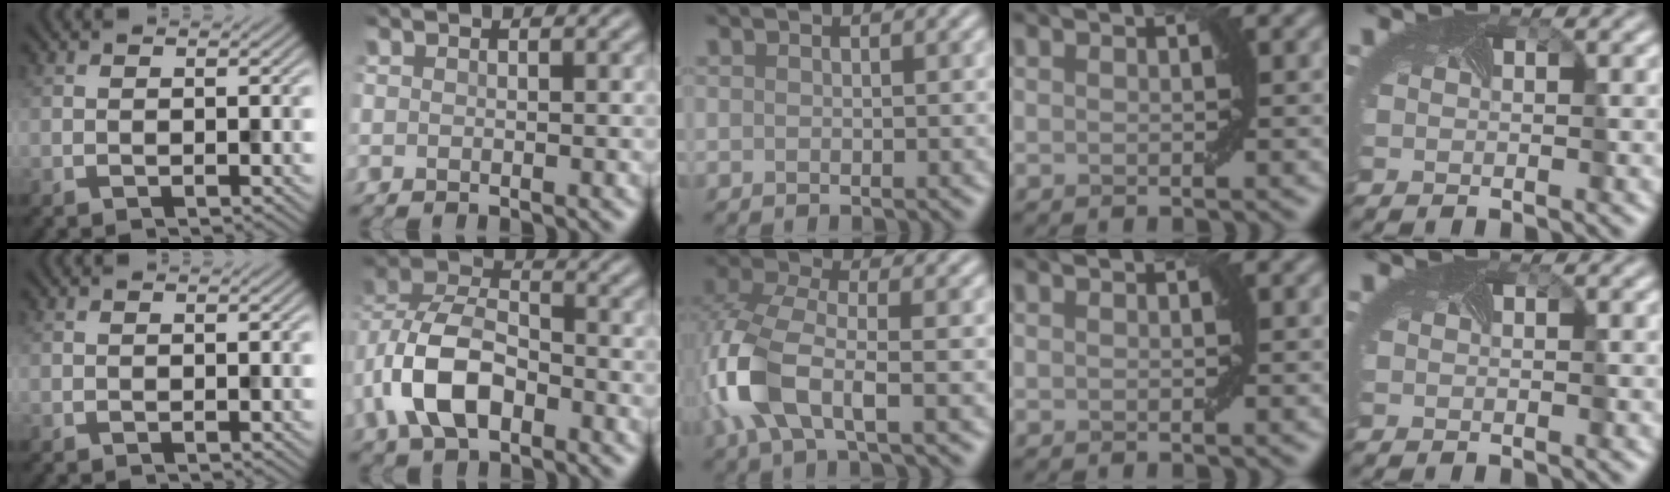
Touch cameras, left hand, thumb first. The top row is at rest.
{"index": {"total": 7.7, "force": [-2.7, 4.4, 5.7], "torque": [-0.120, 0.013, -0.057]}, "middle": {"total": 7.2, "force": [-2.0, 3.4, 6.0], "torque": [-0.158, 0.007, -0.049]}}